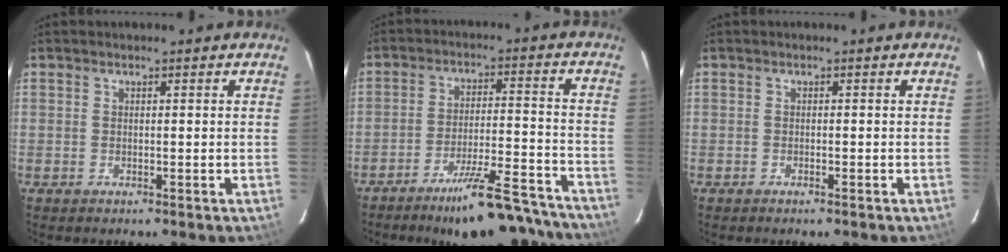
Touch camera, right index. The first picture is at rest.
{"total": 17.6, "force": [-15.6, 3.0, 7.5], "torque": [-0.118, 0.007, -0.216]}
{"total": 0.6, "force": [-0.5, 0.1, 0.2], "torque": [-0.002, 0.000, -0.010]}